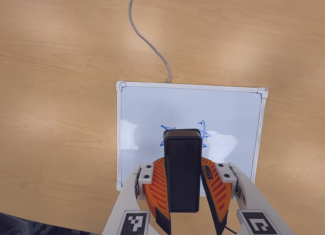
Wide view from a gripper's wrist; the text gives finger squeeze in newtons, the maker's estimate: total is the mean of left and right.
{"total": 8.0, "left": 7.6, "right": 8.4}